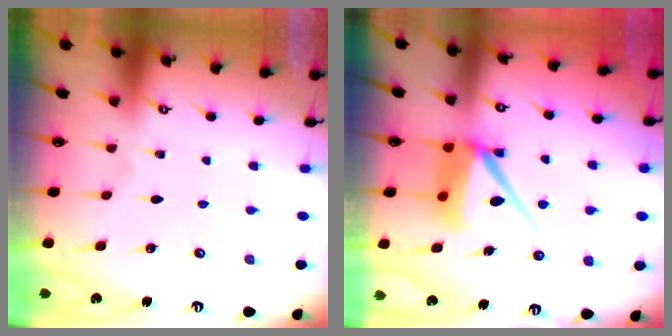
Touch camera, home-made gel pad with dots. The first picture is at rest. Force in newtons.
{"total": 8.6, "press": 8.5, "slide": 1.2}